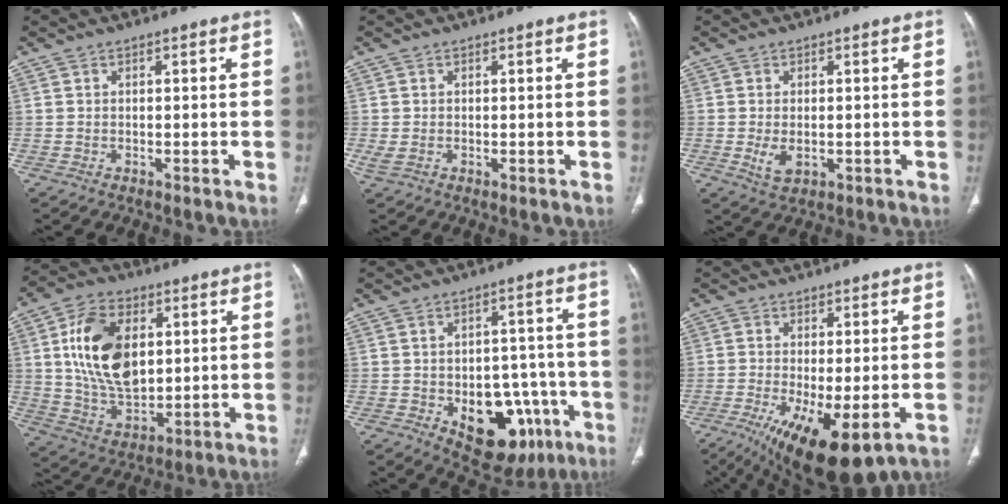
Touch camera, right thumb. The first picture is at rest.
{"total": 2.1, "force": [-0.1, 1.3, 1.6], "torque": [-0.049, 0.000, 0.003]}
{"total": 3.8, "force": [-0.6, 2.2, 3.0], "torque": [-0.058, -0.008, -0.003]}
{"total": 17.3, "force": [3.8, 10.8, 13.1], "torque": [-0.212, -0.014, 0.076]}
{"total": 16.3, "force": [-6.2, 10.2, 11.2], "torque": [-0.110, 0.035, -0.070]}
{"total": 14.5, "force": [-6.2, 5.2, 12.0], "torque": [-0.209, -0.021, -0.088]}